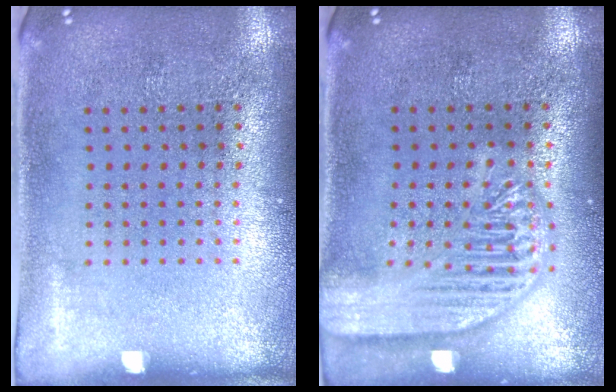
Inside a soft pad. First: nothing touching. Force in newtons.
{"total": 3.3, "press": 3.3, "slide": 0.3}